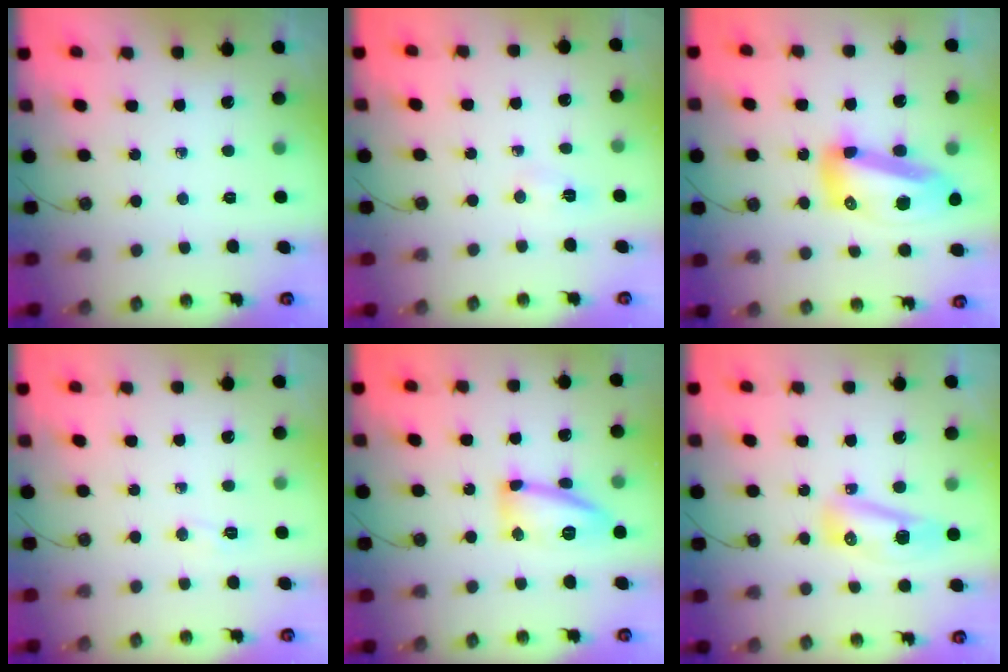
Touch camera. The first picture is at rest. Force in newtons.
{"total": 2.3, "press": 2.3, "slide": 0.3}
{"total": 16.7, "press": 16.6, "slide": 2.0}
{"total": 20.2, "press": 5.7, "slide": 19.4}
{"total": 15.2, "press": 15.1, "slide": 1.2}
{"total": 8.8, "press": 8.5, "slide": 1.9}